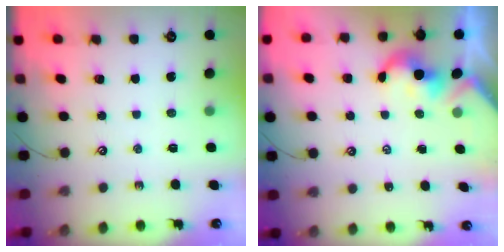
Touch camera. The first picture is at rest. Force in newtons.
{"total": 2.2, "press": 2.2, "slide": 0.4}